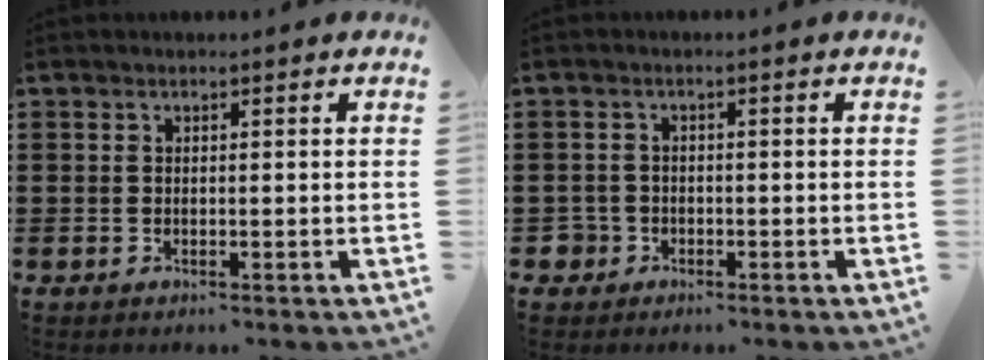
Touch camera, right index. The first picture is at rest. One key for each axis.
{"total": 2.1, "fx": -1.3, "fy": 1.7, "fz": 0.3, "tx": -0.017, "ty": -0.002, "tz": -0.031}